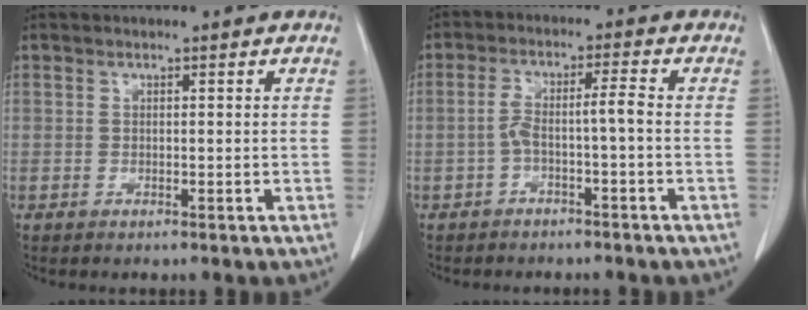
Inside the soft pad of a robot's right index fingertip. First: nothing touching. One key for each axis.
{"total": 4.2, "fx": -1.6, "fy": -0.1, "fz": 3.9, "tx": -0.081, "ty": 0.023, "tz": -0.026}